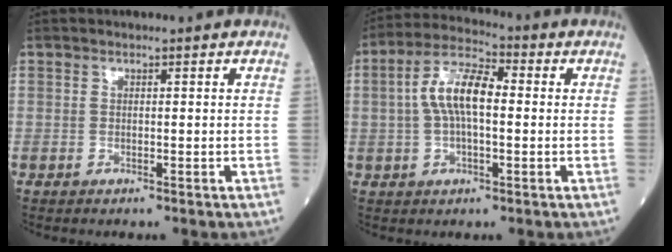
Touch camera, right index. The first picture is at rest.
{"total": 8.8, "force": [0.6, 3.2, 8.1], "torque": [-0.168, 0.024, 0.004]}